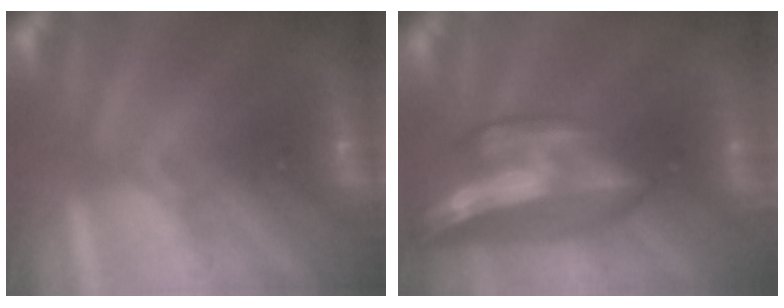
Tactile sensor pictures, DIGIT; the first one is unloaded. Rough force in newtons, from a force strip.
{"total": 7.9}